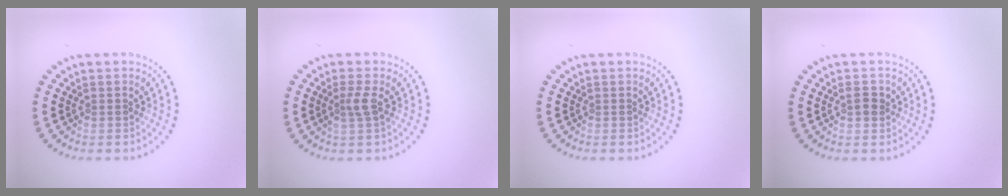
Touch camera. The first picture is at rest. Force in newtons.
{"total": 1.6, "press": 1.2, "slide": 1.0}
{"total": 0.0}
{"total": 1.5, "press": 1.5, "slide": 0.1}